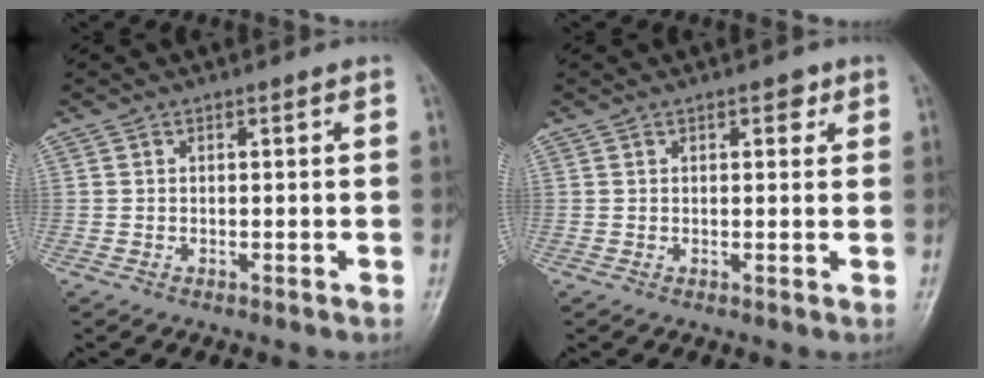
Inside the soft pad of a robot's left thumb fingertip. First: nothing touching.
{"total": 2.2, "force": [1.2, 1.1, 1.5], "torque": [-0.008, -0.002, 0.013]}